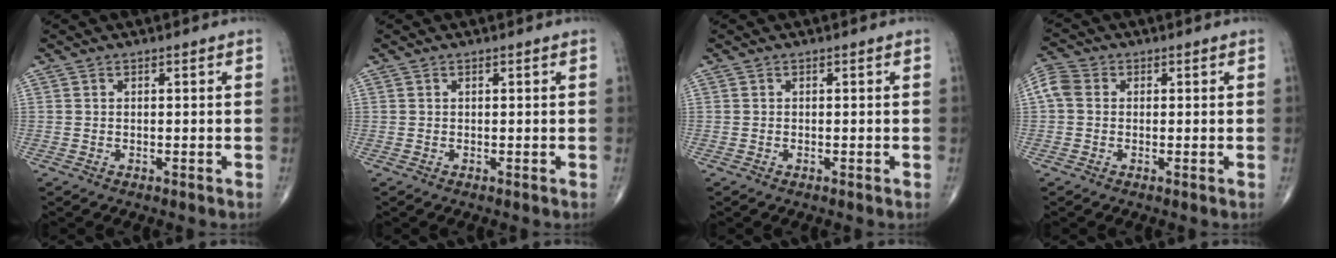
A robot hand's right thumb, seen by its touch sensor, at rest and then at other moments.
{"total": 0.0}
{"total": 0.0}
{"total": 4.6, "force": [0.4, 3.8, 2.7], "torque": [-0.061, 0.016, 0.001]}